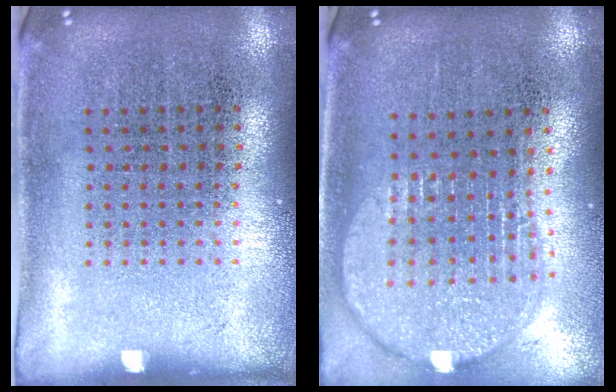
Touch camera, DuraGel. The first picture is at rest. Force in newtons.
{"total": 2.0, "press": 1.7, "slide": 1.1}